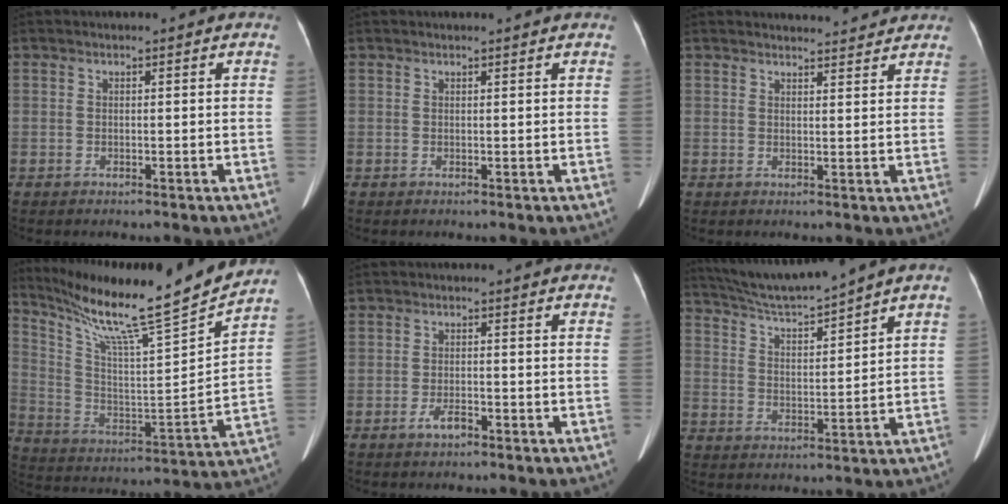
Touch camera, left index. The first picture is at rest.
{"total": 1.7, "force": [1.6, -0.1, 0.3], "torque": [-0.006, 0.007, 0.023]}
{"total": 6.5, "force": [6.3, 1.0, 0.9], "torque": [-0.006, 0.007, 0.066]}
{"total": 22.4, "force": [19.6, -1.0, 10.9], "torque": [-0.200, -0.043, 0.315]}
{"total": 2.4, "force": [-1.6, 0.8, 1.6], "torque": [-0.034, 0.000, -0.028]}
{"total": 9.7, "force": [8.8, -1.6, 3.7], "torque": [-0.067, 0.005, 0.164]}